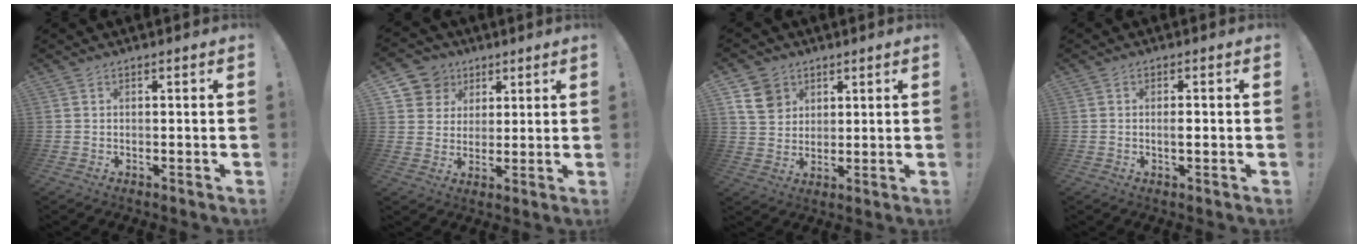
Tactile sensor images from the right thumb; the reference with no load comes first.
{"total": 8.6, "force": [3.8, 7.5, 1.5], "torque": [-0.021, -0.026, 0.078]}
{"total": 9.0, "force": [4.4, 7.3, 2.9], "torque": [-0.042, -0.017, 0.091]}
{"total": 2.1, "force": [-0.3, 0.5, 2.0], "torque": [-0.020, -0.005, -0.010]}